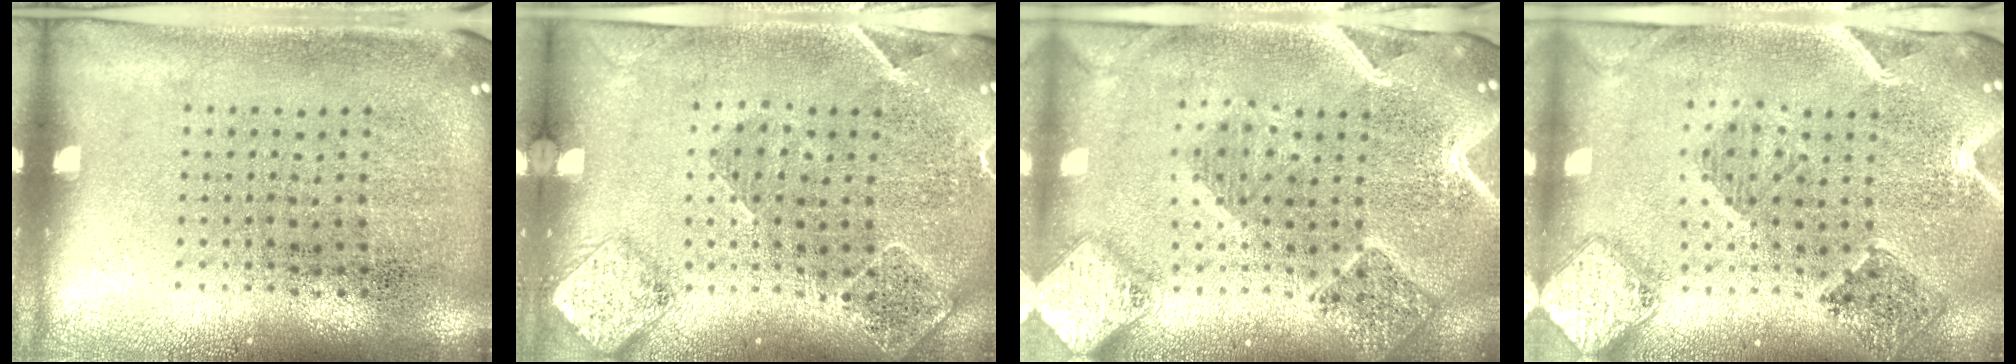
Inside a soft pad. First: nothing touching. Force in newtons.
{"total": 1.6, "press": 1.6, "slide": 0.3}
{"total": 2.9, "press": 2.5, "slide": 1.4}
{"total": 1.6, "press": 1.6, "slide": 0.3}